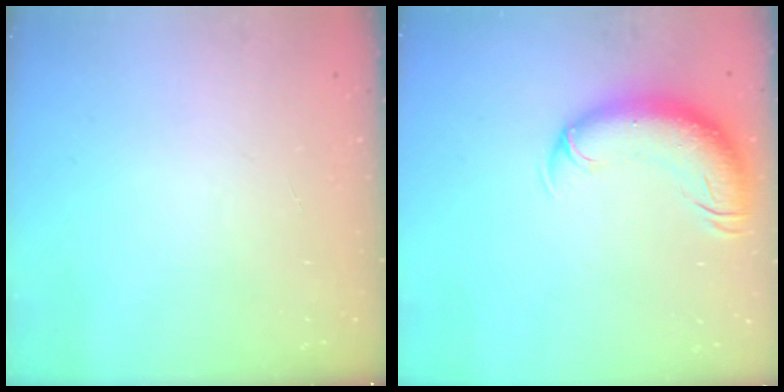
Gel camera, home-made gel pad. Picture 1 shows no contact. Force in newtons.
{"total": 11.3, "press": 10.9, "slide": 3.0}